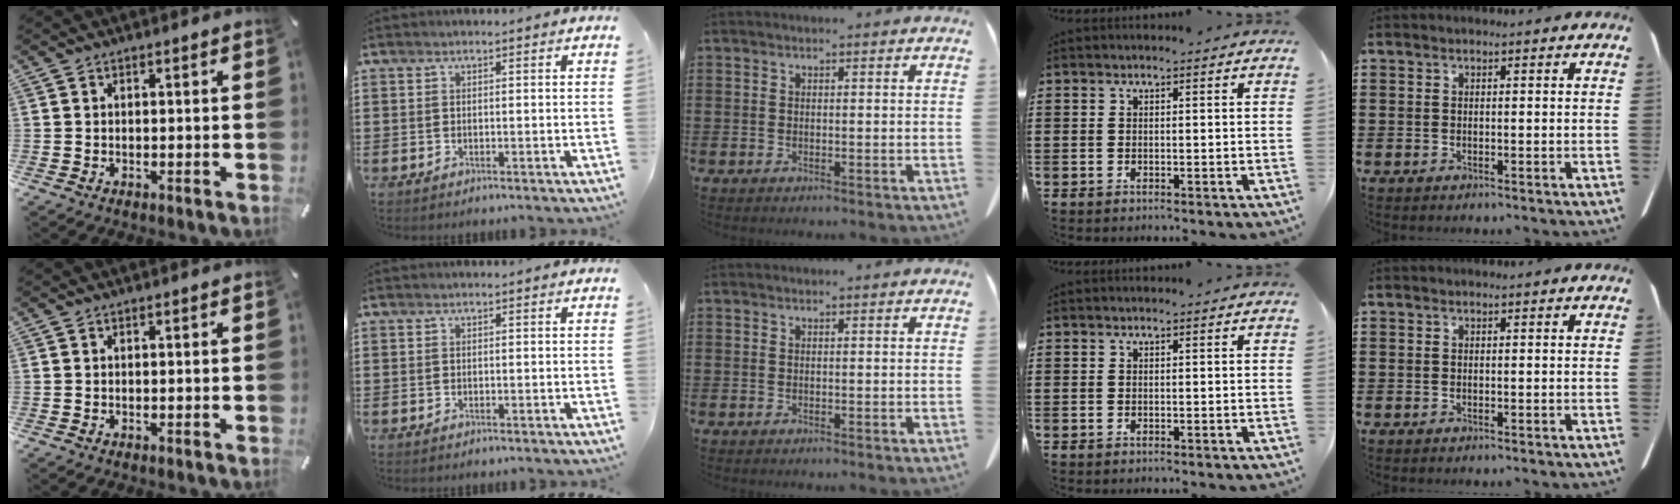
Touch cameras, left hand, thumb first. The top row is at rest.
{}